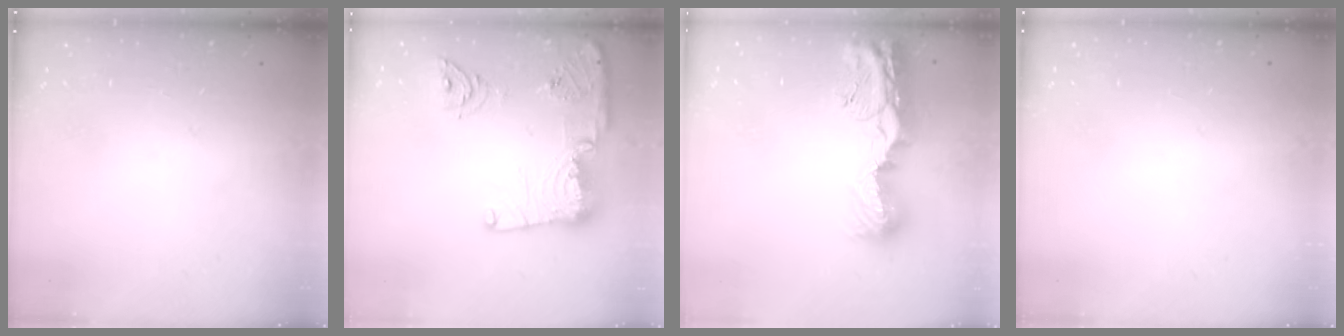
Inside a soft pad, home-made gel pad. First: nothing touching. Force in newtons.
{"total": 18.1, "press": 18.0, "slide": 2.0}
{"total": 15.0, "press": 15.0, "slide": 1.2}
{"total": 1.1, "press": 0.8, "slide": 0.7}